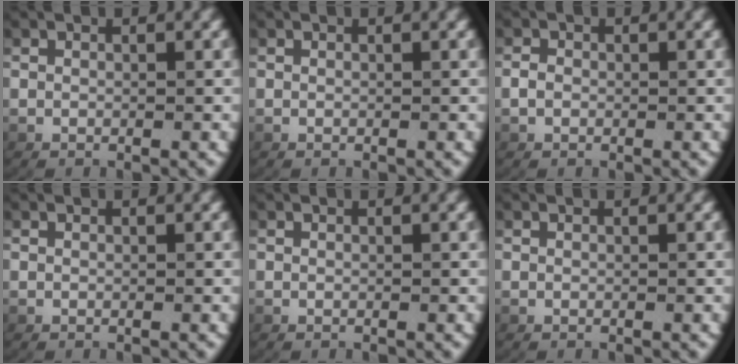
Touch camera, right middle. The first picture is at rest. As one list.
[{"total": 0.0}, {"total": 0.7, "force": [-0.2, 0.5, 0.4], "torque": [-0.018, -0.002, -0.001]}, {"total": 0.0}, {"total": 0.0}, {"total": 0.0}]